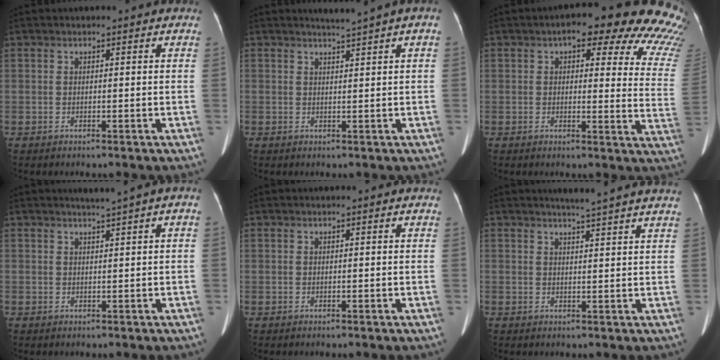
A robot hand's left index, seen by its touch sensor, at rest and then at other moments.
{"total": 1.1, "force": [1.0, -0.3, 0.5], "torque": [-0.003, 0.002, 0.018]}
{"total": 17.9, "force": [14.3, 5.9, 9.1], "torque": [-0.071, -0.020, 0.130]}
{"total": 1.1, "force": [0.6, 0.1, 0.9], "torque": [-0.011, 0.010, 0.012]}
{"total": 0.0}
{"total": 5.5, "force": [5.1, -0.3, 1.9], "torque": [-0.026, 0.013, 0.053]}